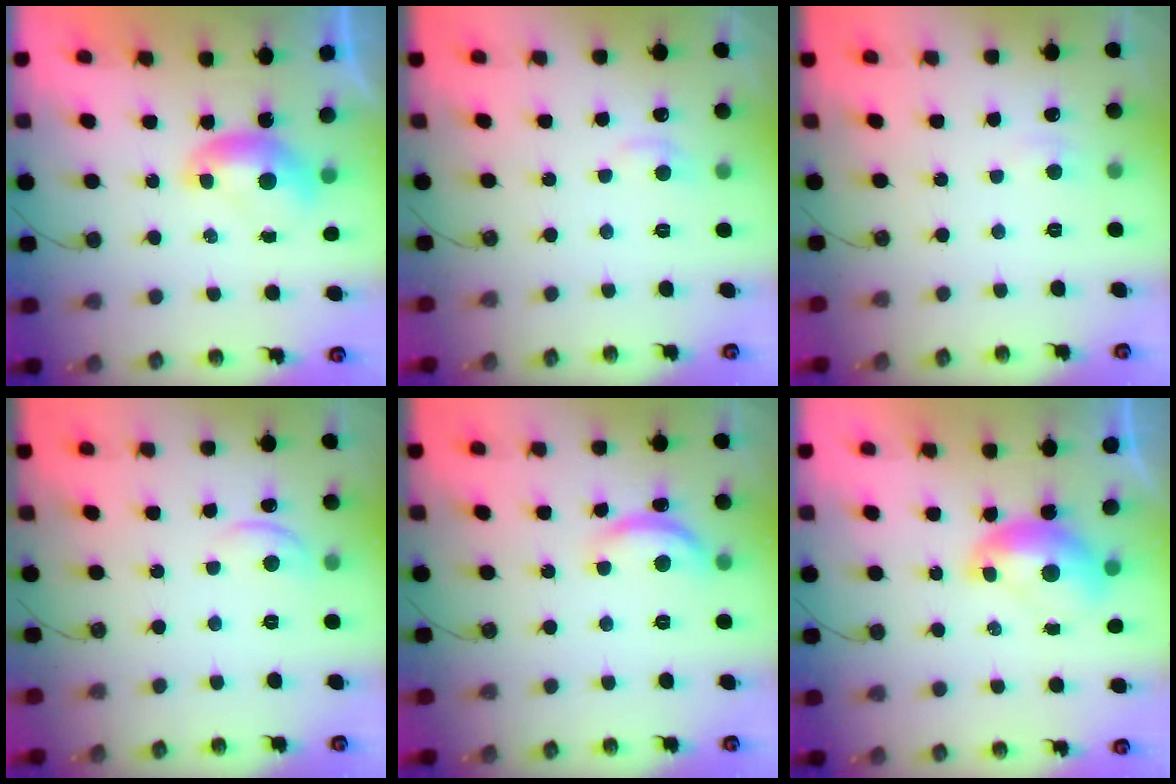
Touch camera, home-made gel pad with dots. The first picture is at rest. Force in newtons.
{"total": 1.1, "press": 0.7, "slide": 0.9}
{"total": 3.1, "press": 3.1, "slide": 0.3}
{"total": 1.8, "press": 1.7, "slide": 0.6}
{"total": 5.1, "press": 5.1, "slide": 0.5}
{"total": 1.3, "press": 1.3, "slide": 0.2}